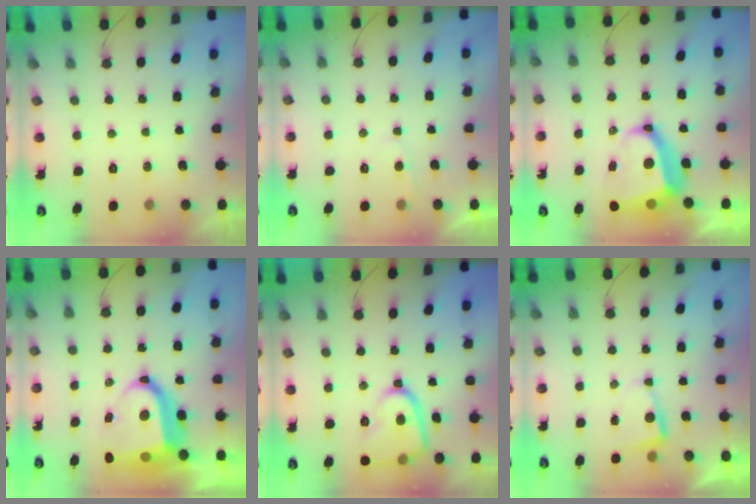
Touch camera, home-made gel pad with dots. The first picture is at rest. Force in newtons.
{"total": 2.1, "press": 2.1, "slide": 0.2}
{"total": 13.1, "press": 13.0, "slide": 1.7}
{"total": 15.1, "press": 14.9, "slide": 2.0}
{"total": 13.1, "press": 13.0, "slide": 0.8}
{"total": 2.4, "press": 2.3, "slide": 0.4}